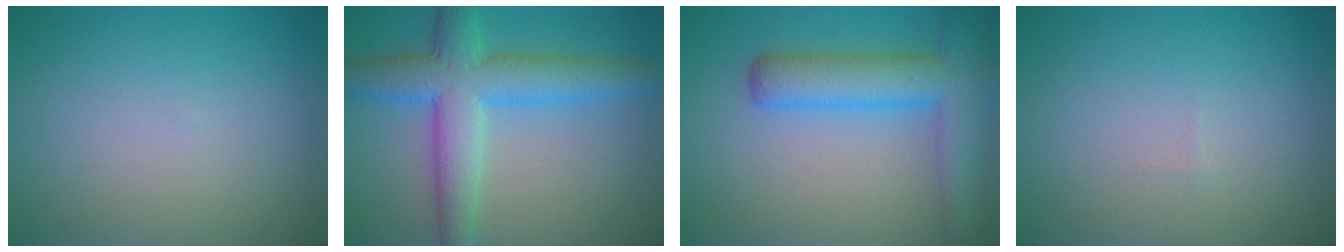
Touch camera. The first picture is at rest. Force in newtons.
{"total": 7.2, "press": 7.2, "slide": 0.3}
{"total": 6.6, "press": 6.6, "slide": 0.4}
{"total": 0.0}